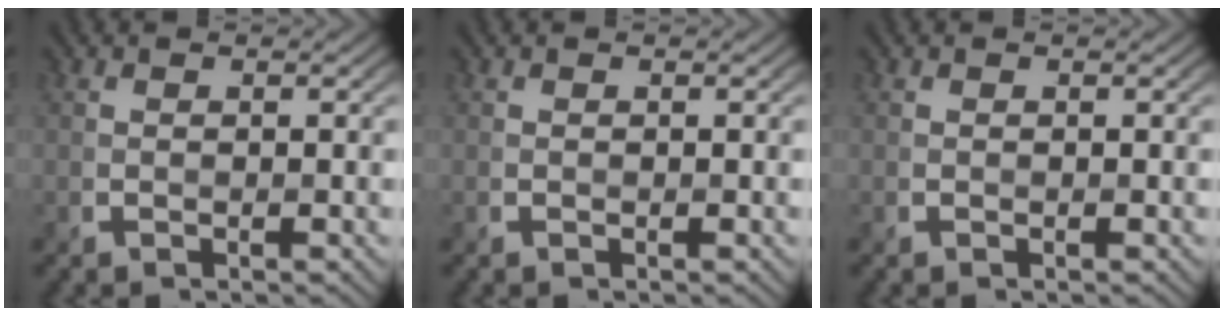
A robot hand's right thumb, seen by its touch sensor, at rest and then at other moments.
{"total": 0.0}
{"total": 0.0}